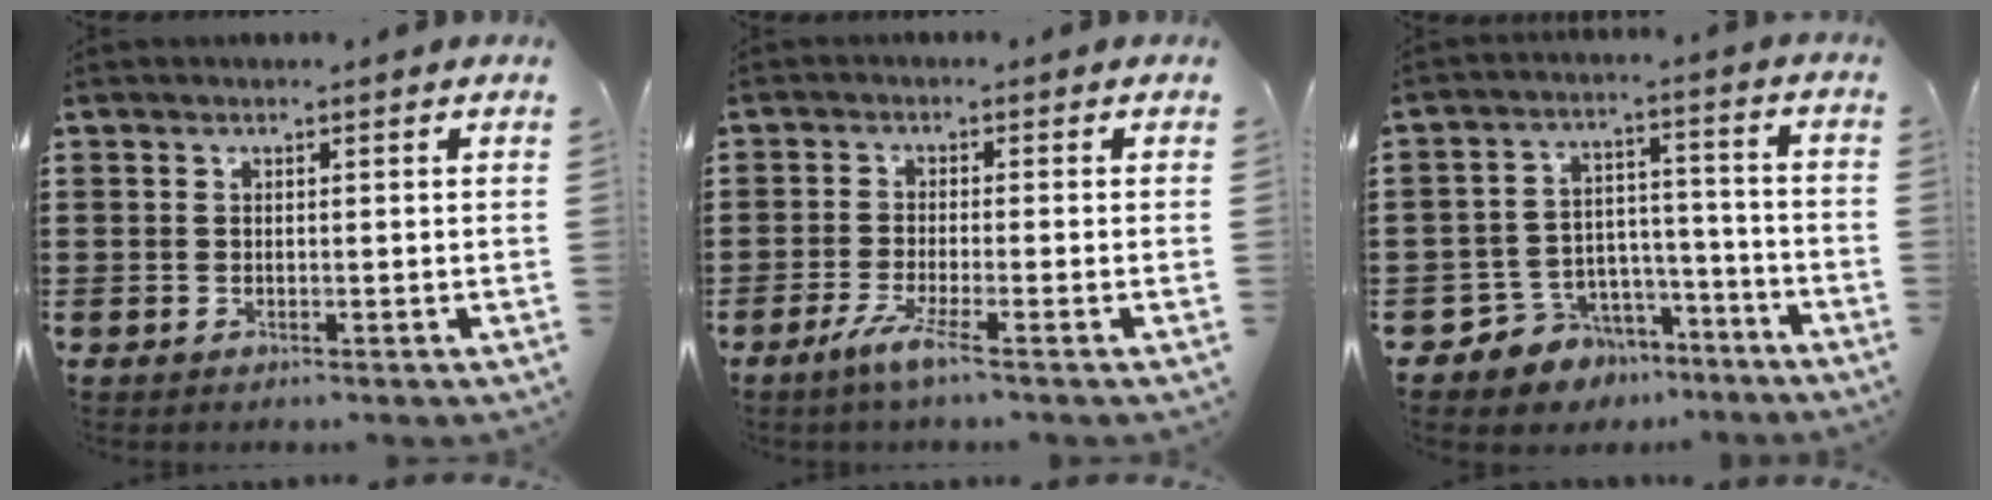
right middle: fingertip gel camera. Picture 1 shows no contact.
{"total": 4.0, "force": [-2.5, -0.2, 3.1], "torque": [-0.073, -0.016, -0.046]}
{"total": 6.0, "force": [-4.9, 3.4, -0.6], "torque": [-0.012, 0.012, -0.098]}